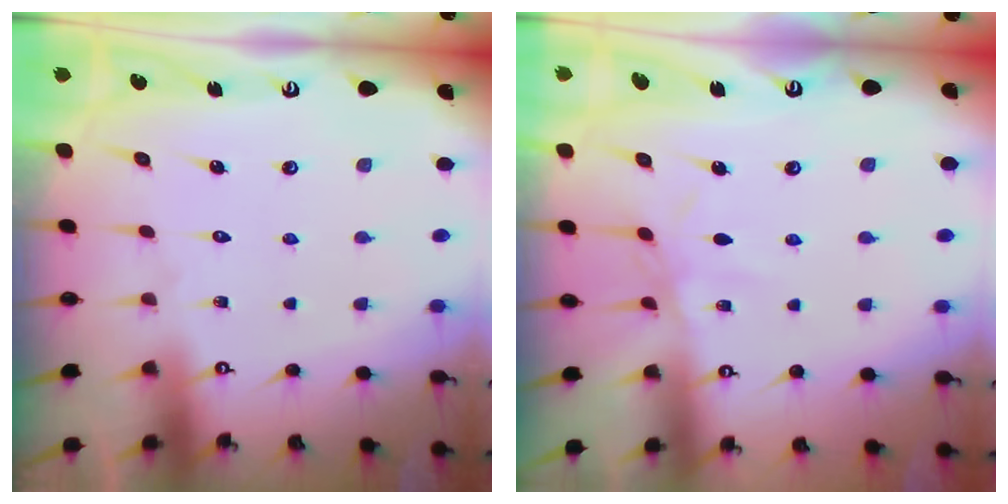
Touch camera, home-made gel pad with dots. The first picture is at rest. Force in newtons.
{"total": 3.1, "press": 3.1, "slide": 0.4}